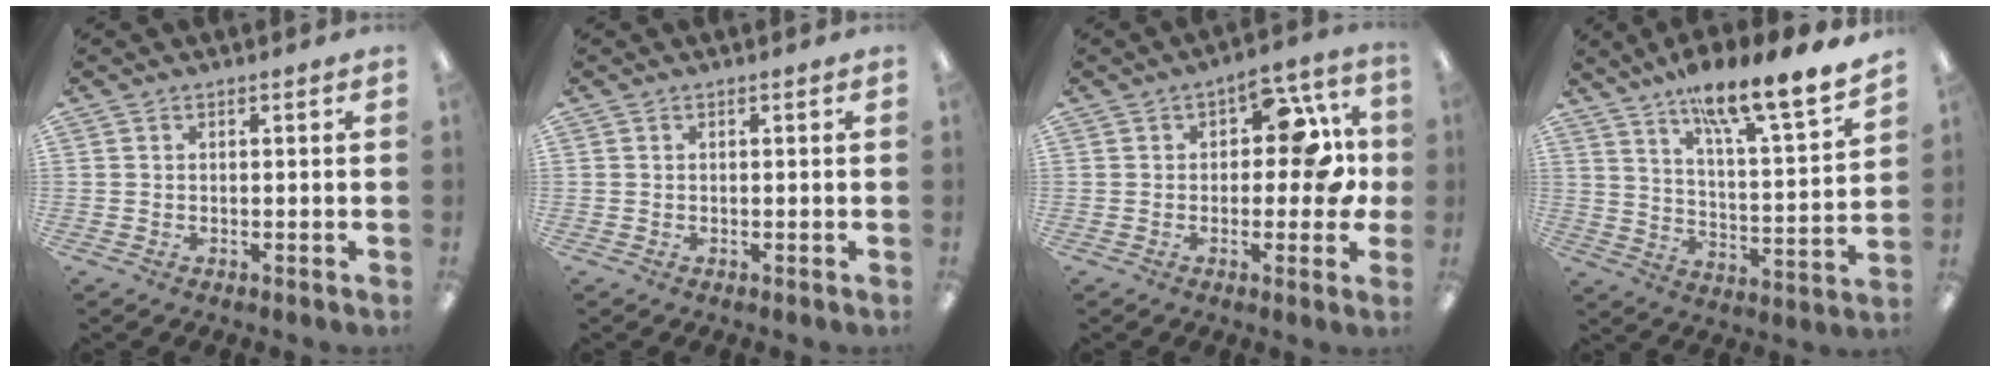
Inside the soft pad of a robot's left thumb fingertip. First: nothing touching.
{"total": 0.0}
{"total": 13.0, "force": [2.6, 6.7, 10.8], "torque": [-0.133, -0.005, 0.039]}
{"total": 15.0, "force": [12.4, 2.0, 8.2], "torque": [-0.132, -0.093, 0.203]}